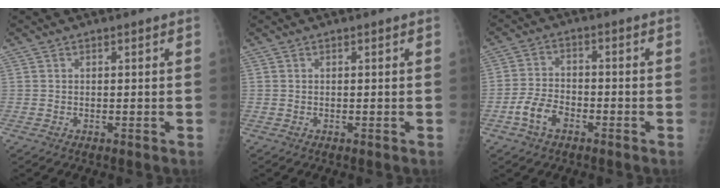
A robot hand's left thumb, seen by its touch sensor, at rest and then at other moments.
{"total": 0.0}
{"total": 6.2, "force": [-3.1, 3.9, 3.7], "torque": [-0.070, 0.020, -0.061]}